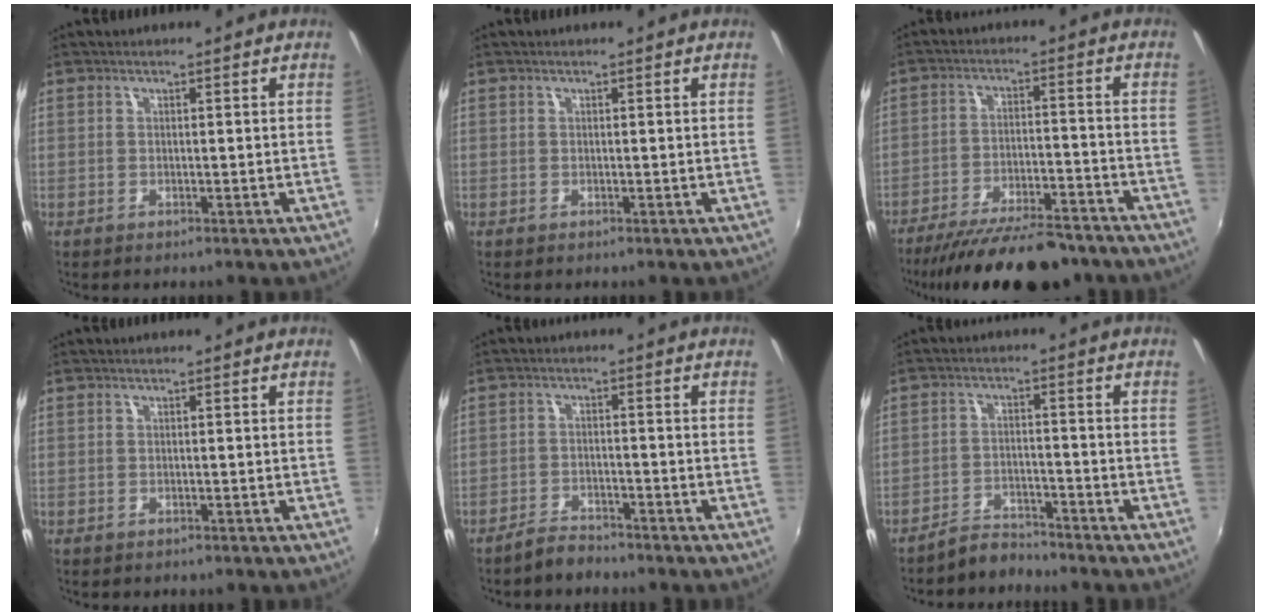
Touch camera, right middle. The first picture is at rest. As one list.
[{"total": 0.0}, {"total": 18.5, "force": [-15.7, 4.5, 8.7], "torque": [-0.163, -0.020, -0.227]}, {"total": 0.5, "force": [-0.4, 0.4, 0.1], "torque": [-0.003, 0.000, -0.004]}, {"total": 3.7, "force": [-3.5, 1.0, 0.9], "torque": [-0.031, 0.004, -0.059]}, {"total": 4.5, "force": [-4.4, 0.8, 0.1], "torque": [-0.011, 0.012, -0.074]}]